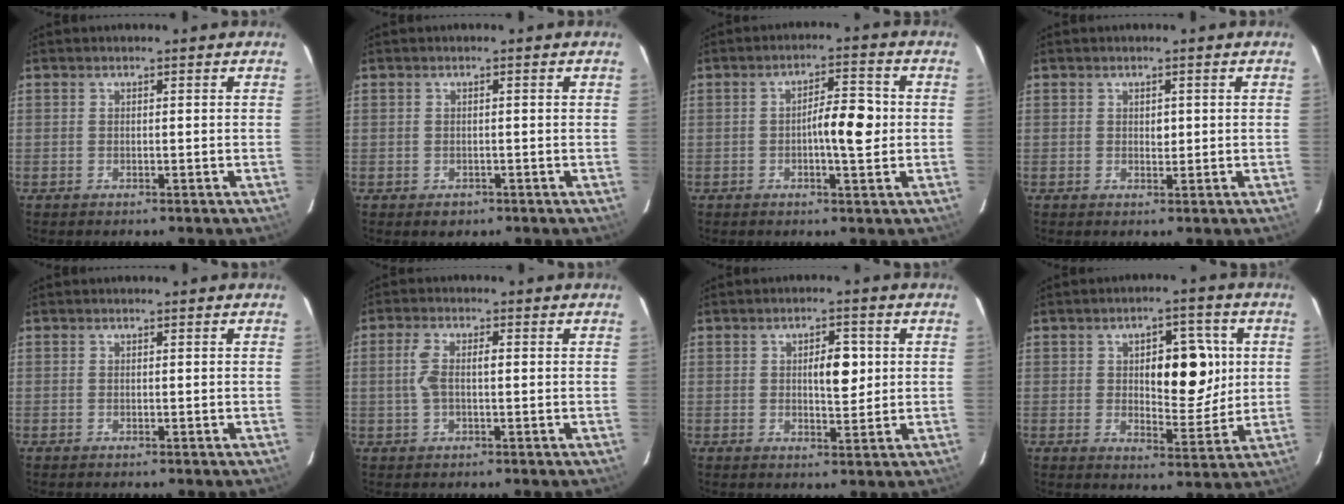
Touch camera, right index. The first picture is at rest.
{"total": 1.5, "force": [-0.8, 1.2, 0.5], "torque": [-0.004, 0.001, -0.006]}
{"total": 6.2, "force": [-0.4, 1.3, 6.1], "torque": [-0.096, 0.010, -0.008]}
{"total": 1.2, "force": [0.2, 0.8, 0.9], "torque": [-0.011, 0.000, 0.004]}
{"total": 0.0}
{"total": 4.2, "force": [0.2, 1.4, 3.9], "torque": [-0.093, 0.016, 0.006]}
{"total": 4.9, "force": [0.8, 1.8, 4.4], "torque": [-0.067, 0.003, 0.014]}
{"total": 10.3, "force": [1.9, 4.4, 9.1], "torque": [-0.121, 0.014, 0.035]}